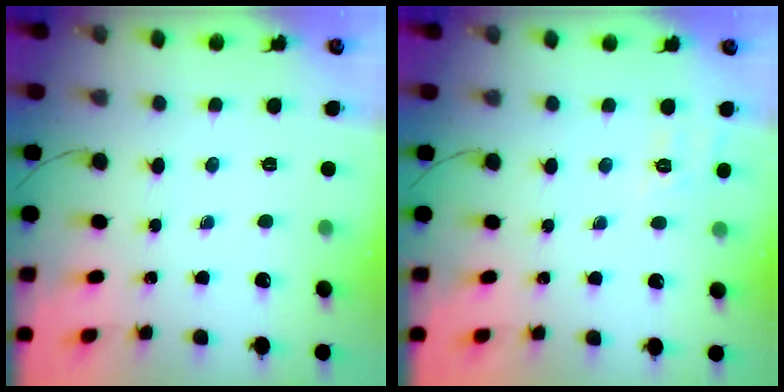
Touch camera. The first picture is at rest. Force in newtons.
{"total": 3.3, "press": 2.6, "slide": 2.0}